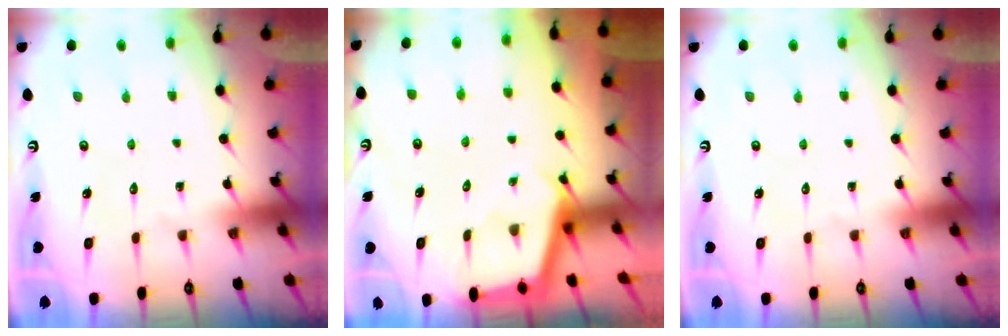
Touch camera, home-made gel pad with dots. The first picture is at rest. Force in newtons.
{"total": 2.1, "press": 2.1, "slide": 0.2}
{"total": 0.0}